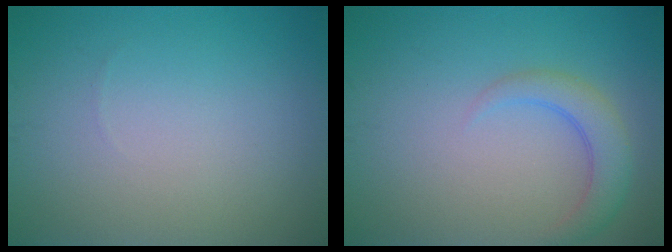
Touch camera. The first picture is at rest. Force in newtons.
{"total": 2.8, "press": 2.8, "slide": 0.3}